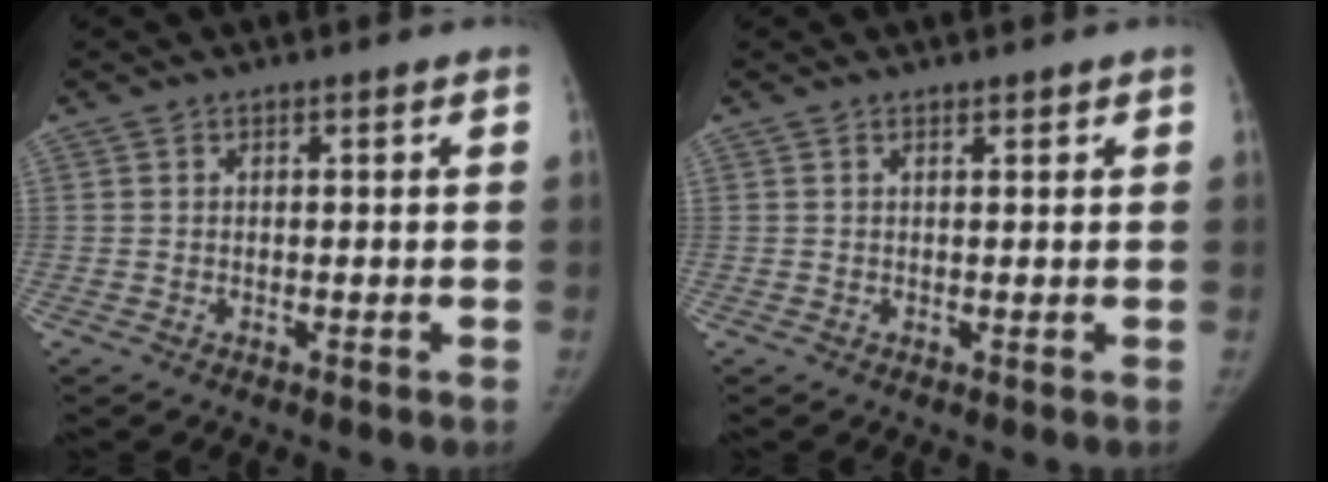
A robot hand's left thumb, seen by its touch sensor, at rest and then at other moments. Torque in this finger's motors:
{"motor_torque": [-0.18, -0.01, 0.19, 0.19, -0.04]}